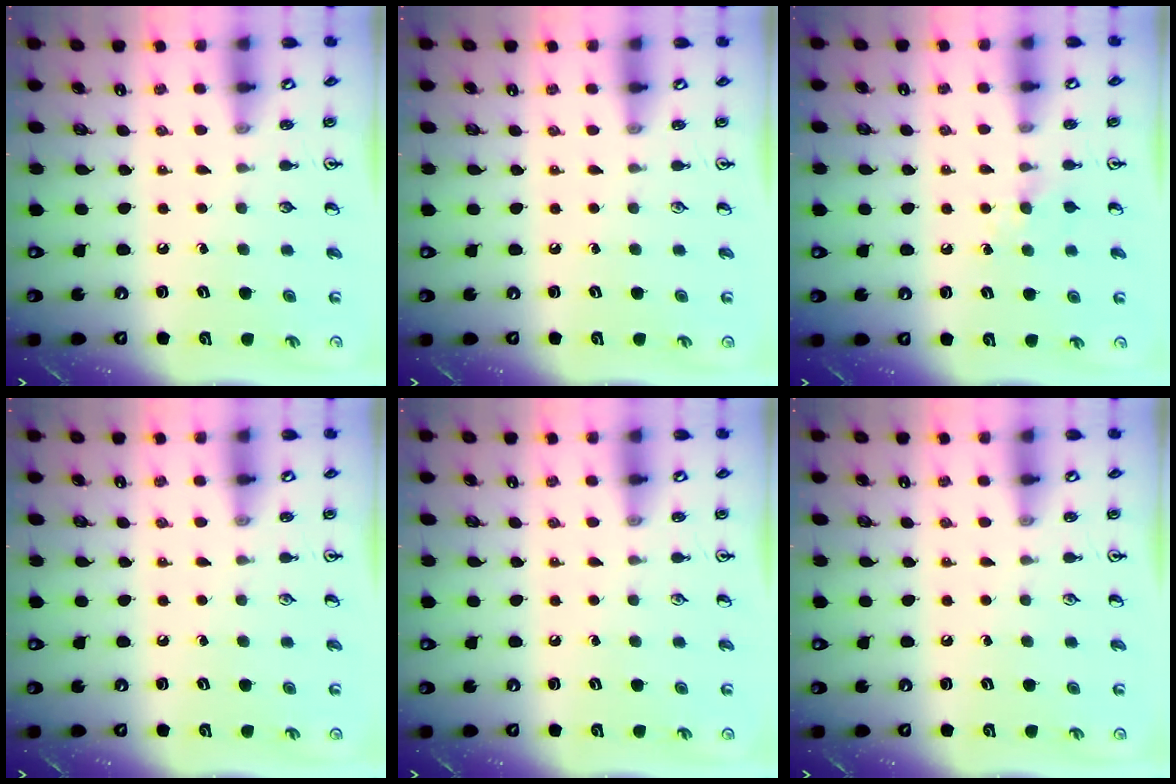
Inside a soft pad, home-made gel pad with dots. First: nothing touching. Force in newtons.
{"total": 0.0}
{"total": 5.4, "press": 5.3, "slide": 0.7}
{"total": 0.0}
{"total": 0.0}
{"total": 0.0}